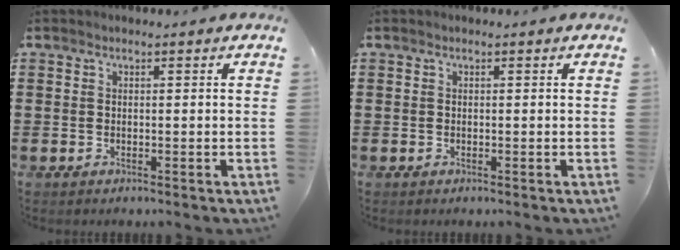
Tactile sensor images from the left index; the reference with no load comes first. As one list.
[{"total": 0.0}]